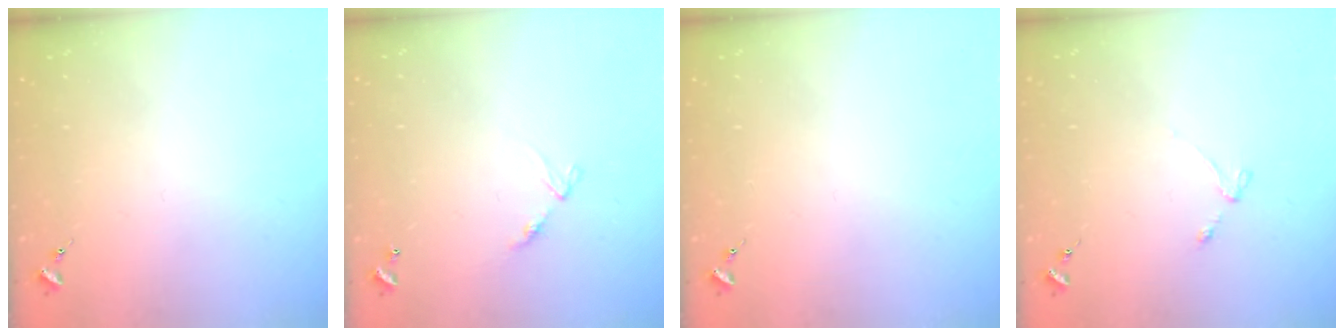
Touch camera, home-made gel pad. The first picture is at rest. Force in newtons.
{"total": 6.2, "press": 6.2, "slide": 0.7}
{"total": 0.0}
{"total": 3.0, "press": 2.9, "slide": 0.5}